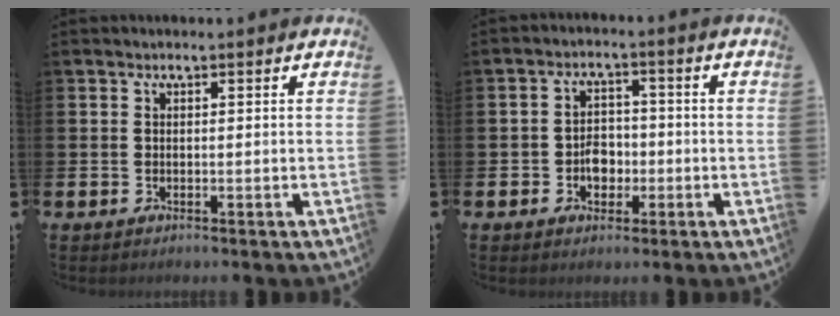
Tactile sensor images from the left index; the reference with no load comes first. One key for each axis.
{"total": 3.8, "fx": -1.1, "fy": 2.9, "fz": 2.2, "tx": -0.028, "ty": 0.001, "tz": -0.027}